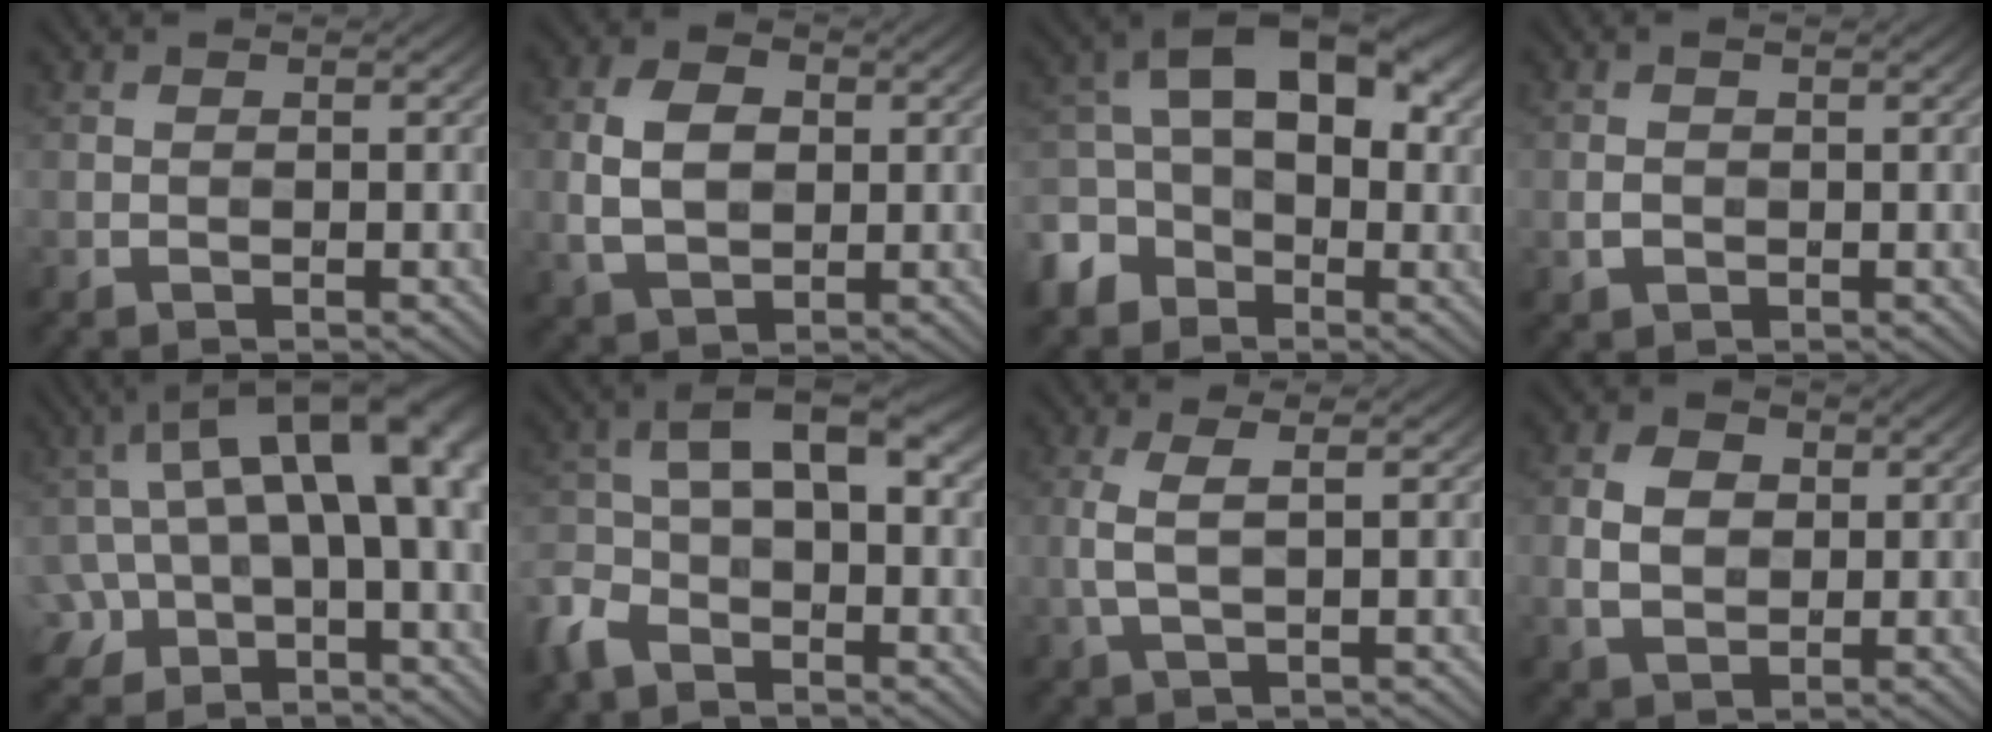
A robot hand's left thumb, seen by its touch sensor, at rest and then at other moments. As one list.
[{"total": 6.4, "force": [0.5, 4.4, 4.6], "torque": [-0.102, 0.001, 0.008]}, {"total": 11.7, "force": [-3.5, 8.3, 7.5], "torque": [-0.136, -0.010, -0.082]}, {"total": 1.8, "force": [-0.1, 1.3, 1.3], "torque": [-0.032, -0.001, -0.001]}, {"total": 16.1, "force": [0.9, 8.8, 13.5], "torque": [-0.224, 0.009, 0.017]}, {"total": 9.2, "force": [-3.0, 5.2, 7.0], "torque": [-0.149, -0.004, -0.077]}, {"total": 3.4, "force": [0.6, 1.0, 3.2], "torque": [-0.078, 0.005, 0.012]}, {"total": 5.0, "force": [0.5, 3.8, 3.3], "torque": [-0.072, 0.001, 0.007]}]